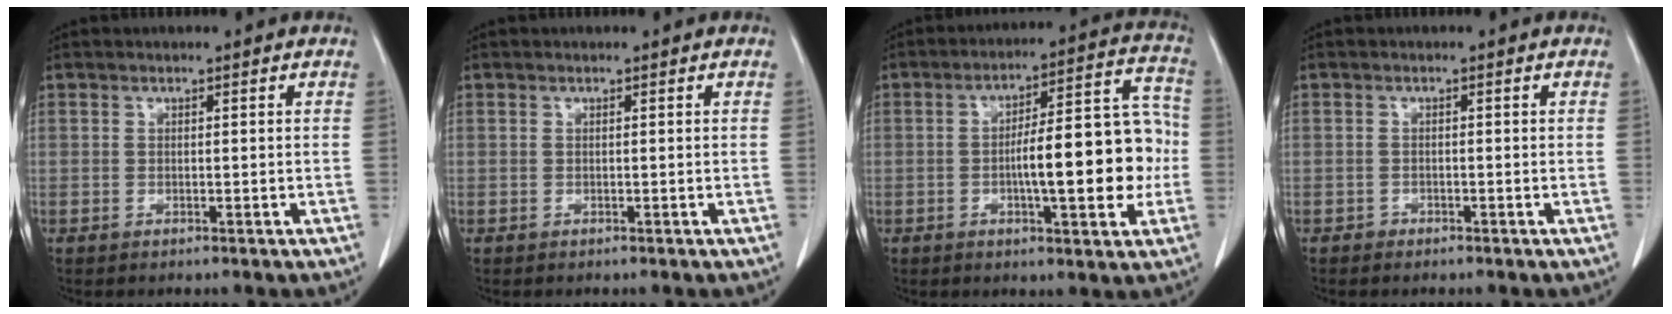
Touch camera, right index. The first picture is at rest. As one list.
[{"total": 0.0}, {"total": 15.0, "force": [-1.8, 3.6, 14.5], "torque": [-0.206, 0.031, -0.023]}, {"total": 0.7, "force": [-0.5, 0.4, 0.0], "torque": [-0.002, 0.002, -0.012]}]